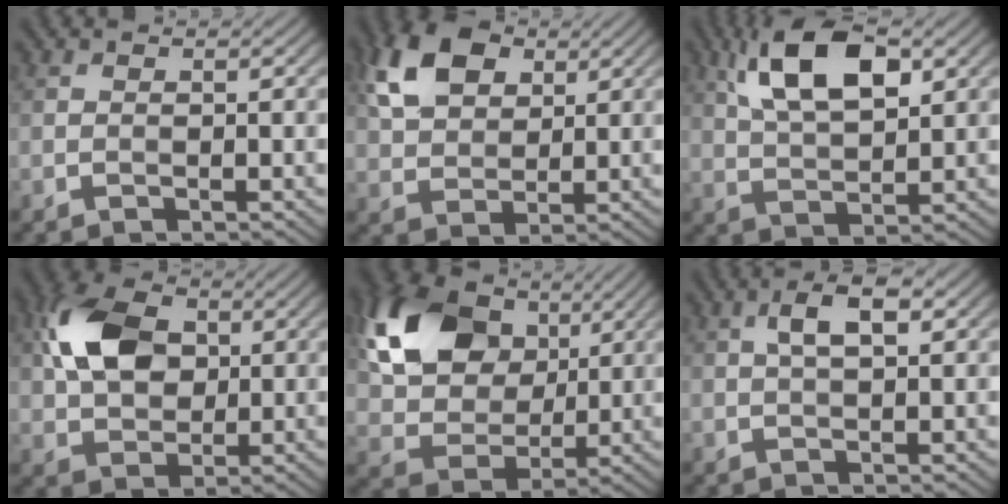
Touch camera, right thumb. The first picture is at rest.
{"total": 9.2, "force": [4.0, 5.9, 5.8], "torque": [-0.143, 0.015, 0.073]}
{"total": 10.5, "force": [4.6, 4.4, 8.3], "torque": [-0.171, 0.015, 0.087]}
{"total": 9.7, "force": [2.2, 6.7, 6.8], "torque": [-0.161, 0.020, 0.031]}
{"total": 16.1, "force": [6.1, 11.4, 9.6], "torque": [-0.243, 0.036, 0.116]}
{"total": 4.0, "force": [1.1, 1.4, 3.6], "torque": [-0.071, 0.009, 0.018]}